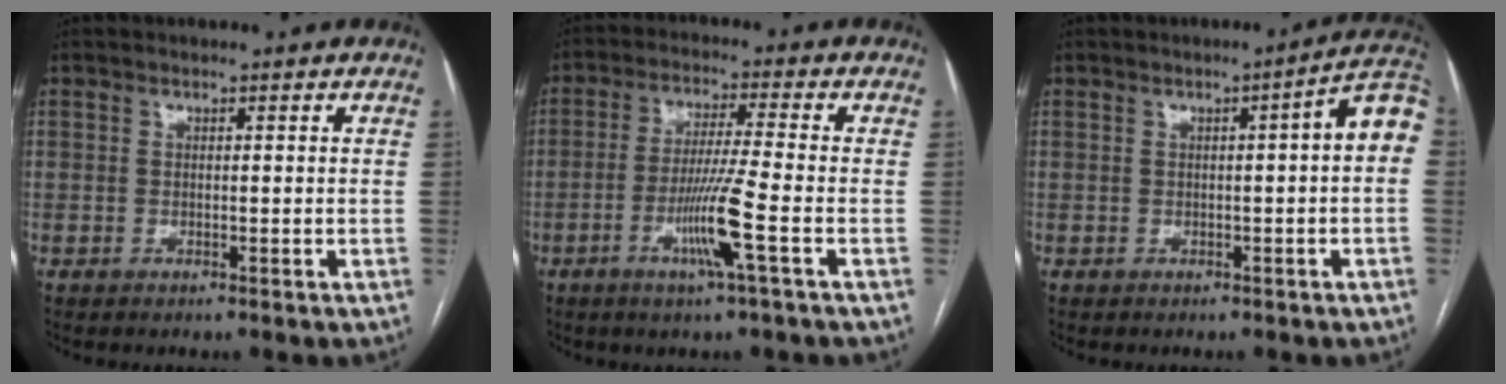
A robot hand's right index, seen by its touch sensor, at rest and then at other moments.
{"total": 8.1, "force": [-3.1, -1.1, 7.4], "torque": [-0.142, -0.011, -0.061]}
{"total": 5.9, "force": [0.4, 0.4, 5.8], "torque": [-0.065, 0.017, -0.002]}